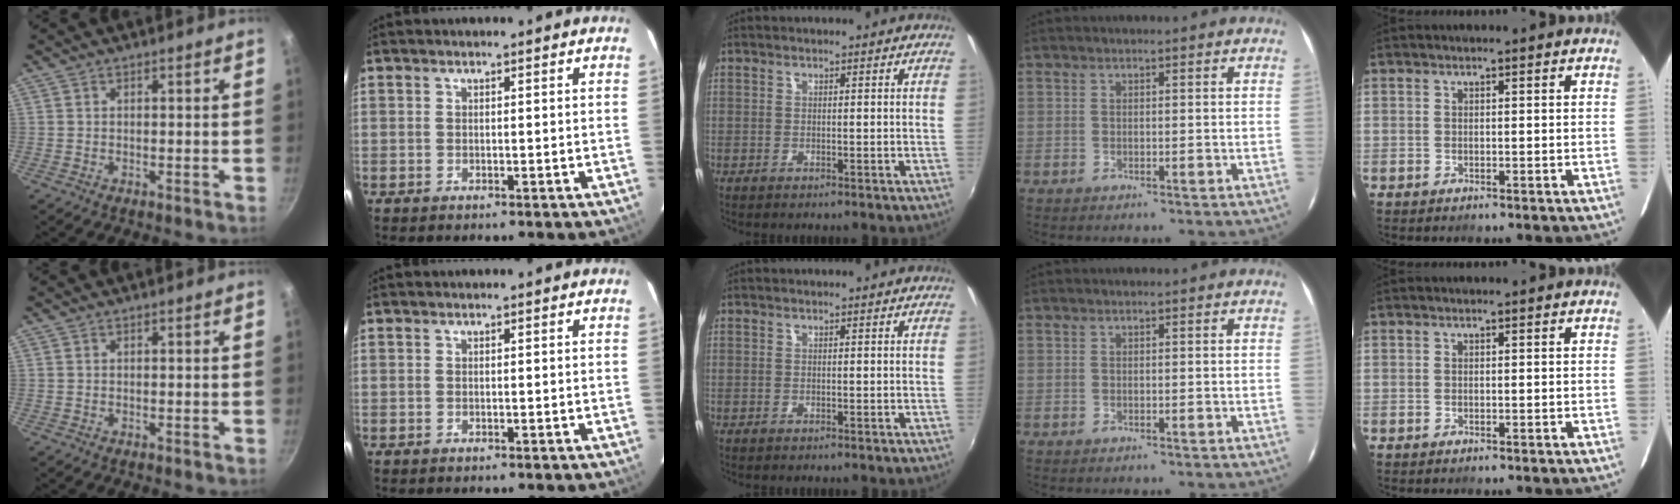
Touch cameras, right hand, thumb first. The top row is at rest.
{}